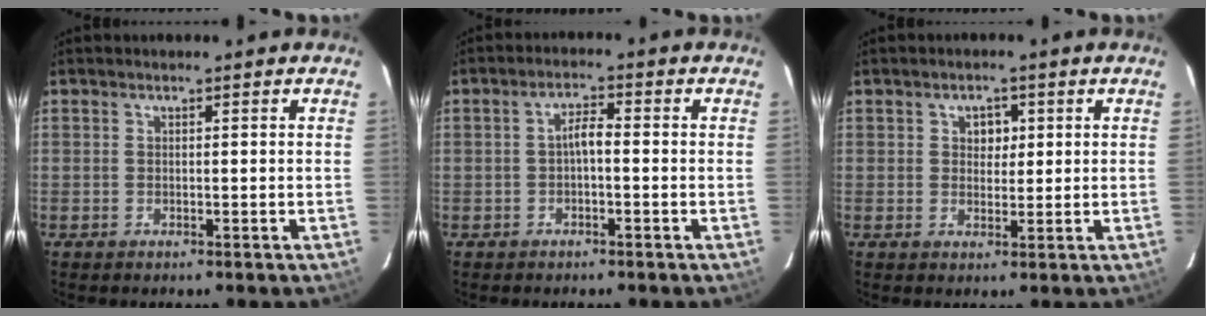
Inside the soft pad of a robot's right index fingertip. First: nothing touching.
{"total": 2.6, "force": [-0.7, 0.9, 2.4], "torque": [-0.045, 0.010, -0.012]}
{"total": 2.9, "force": [0.8, 2.4, 1.3], "torque": [-0.015, 0.010, 0.013]}